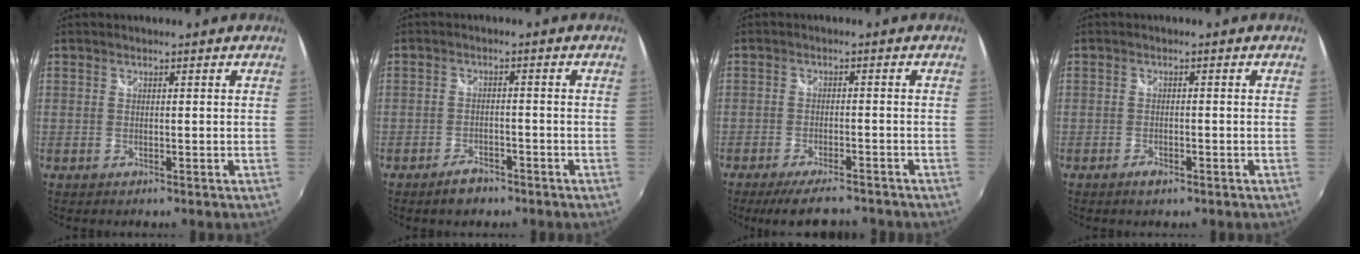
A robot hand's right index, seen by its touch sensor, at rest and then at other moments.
{"total": 4.0, "force": [-3.1, 1.9, 1.7], "torque": [-0.043, 0.004, -0.049]}
{"total": 9.5, "force": [-8.1, 2.1, 4.4], "torque": [-0.098, -0.020, -0.125]}
{"total": 1.9, "force": [-1.4, 0.9, 1.1], "torque": [-0.024, -0.004, -0.027]}